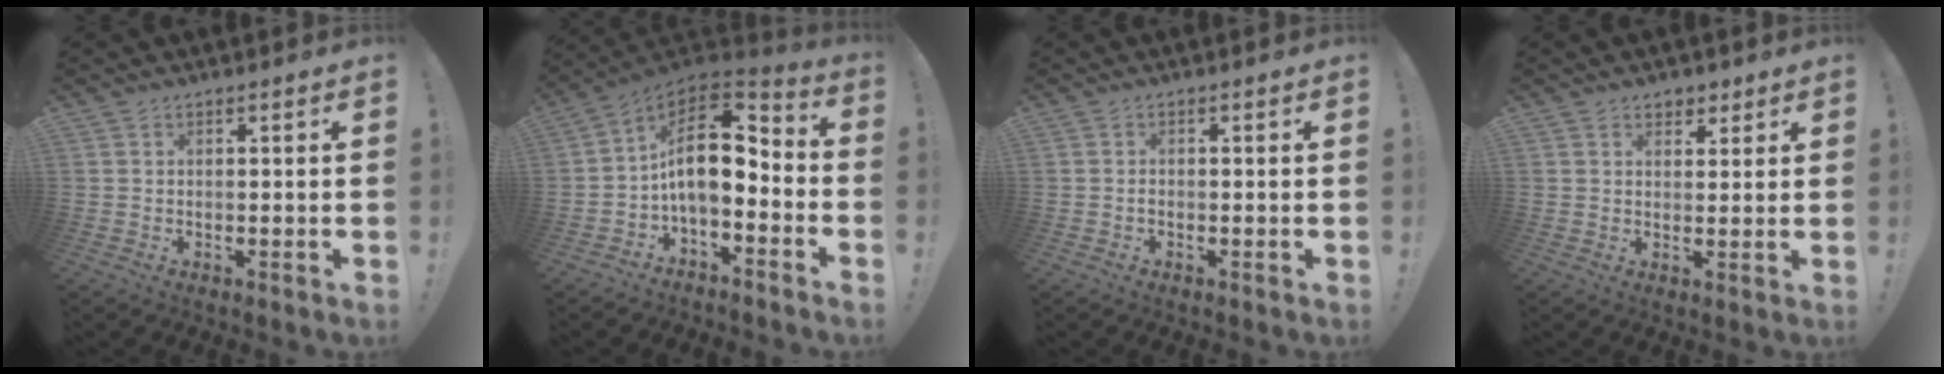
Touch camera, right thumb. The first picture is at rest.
{"total": 14.1, "force": [0.8, 7.7, 11.8], "torque": [-0.198, 0.000, 0.018]}
{"total": 0.6, "force": [-0.5, 0.2, 0.4], "torque": [-0.014, 0.003, -0.008]}
{"total": 3.8, "force": [2.5, 2.7, 0.8], "torque": [0.007, -0.012, 0.042]}